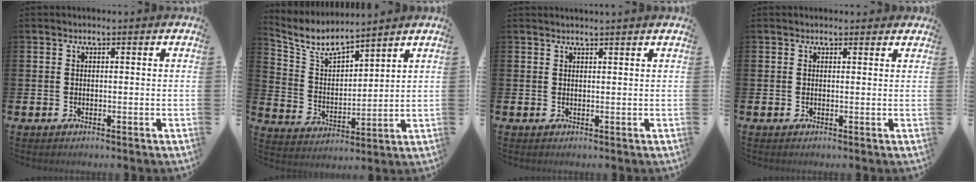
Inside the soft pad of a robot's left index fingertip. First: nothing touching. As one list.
[{"total": 6.4, "force": [5.7, 1.6, 2.4], "torque": [-0.078, -0.030, 0.100]}, {"total": 0.8, "force": [0.7, -0.3, 0.0], "torque": [0.002, -0.003, 0.014]}, {"total": 0.7, "force": [0.7, 0.3, 0.2], "torque": [0.006, 0.001, 0.010]}]